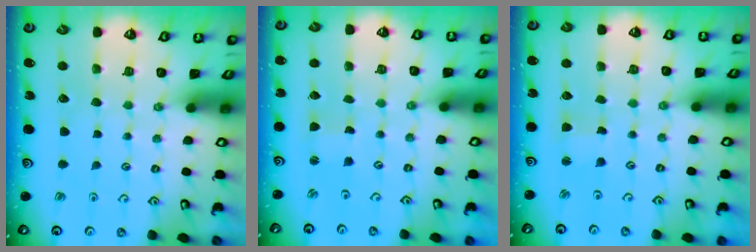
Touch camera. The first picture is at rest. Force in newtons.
{"total": 1.1, "press": 1.1, "slide": 0.1}
{"total": 2.3, "press": 2.3, "slide": 0.4}